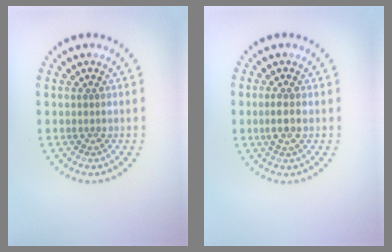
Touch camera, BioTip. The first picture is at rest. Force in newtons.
{"total": 1.8, "press": 1.5, "slide": 0.9}